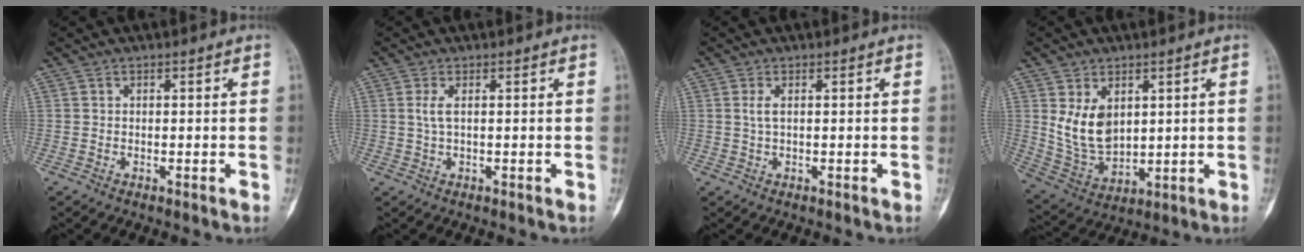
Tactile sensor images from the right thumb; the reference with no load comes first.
{"total": 2.1, "force": [0.4, 0.7, 1.9], "torque": [-0.043, 0.003, 0.011]}
{"total": 1.6, "force": [0.4, 0.6, 1.4], "torque": [-0.030, 0.003, 0.009]}
{"total": 9.8, "force": [2.6, 6.6, 6.8], "torque": [-0.102, -0.021, 0.074]}